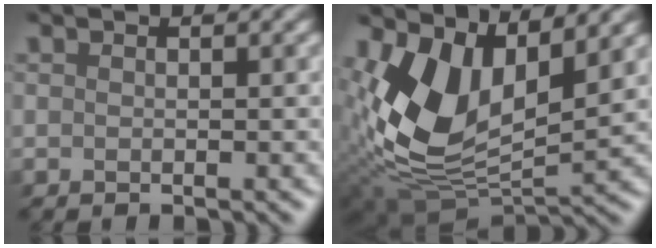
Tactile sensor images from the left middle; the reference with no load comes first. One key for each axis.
{"total": 8.6, "fx": 2.7, "fy": 5.0, "fz": 6.5, "tx": -0.150, "ty": -0.020, "tz": 0.056}